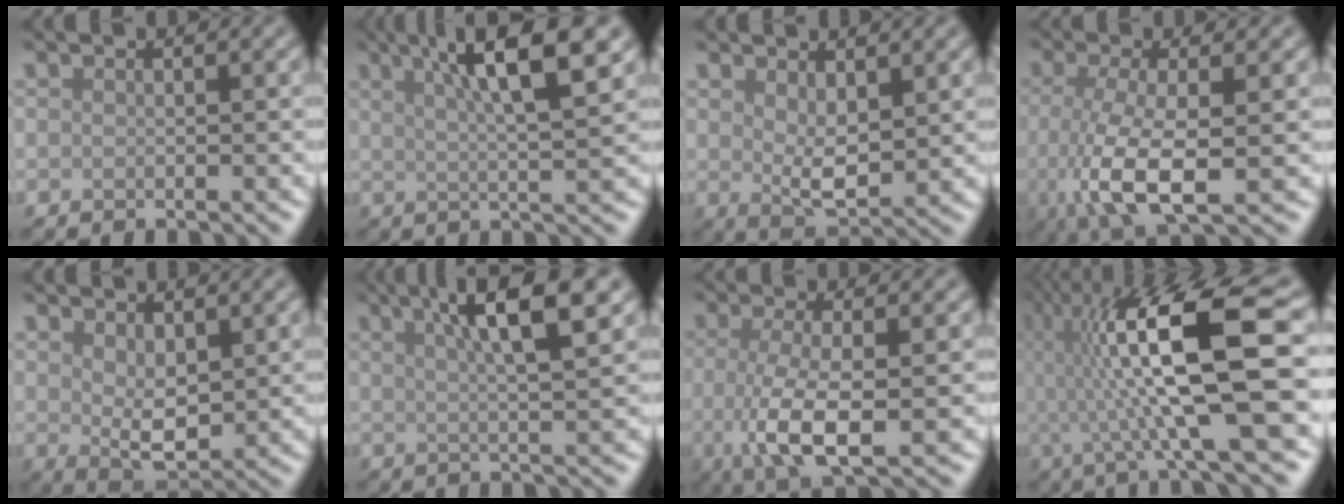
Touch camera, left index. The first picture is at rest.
{"total": 8.3, "force": [3.7, 1.7, 7.2], "torque": [-0.089, 0.016, 0.053]}
{"total": 3.5, "force": [1.4, 1.5, 2.8], "torque": [-0.055, -0.008, 0.029]}
{"total": 6.8, "force": [-1.3, 2.2, 6.3], "torque": [-0.135, -0.016, -0.021]}
{"total": 3.7, "force": [1.3, 1.9, 2.9], "torque": [-0.057, -0.008, 0.030]}
{"total": 7.3, "force": [3.2, 1.6, 6.3], "torque": [-0.074, 0.015, 0.039]}
{"total": 6.0, "force": [-0.9, 1.9, 5.6], "torque": [-0.112, -0.014, -0.015]}
{"total": 13.3, "force": [1.2, 2.9, 12.9], "torque": [-0.215, 0.021, 0.020]}